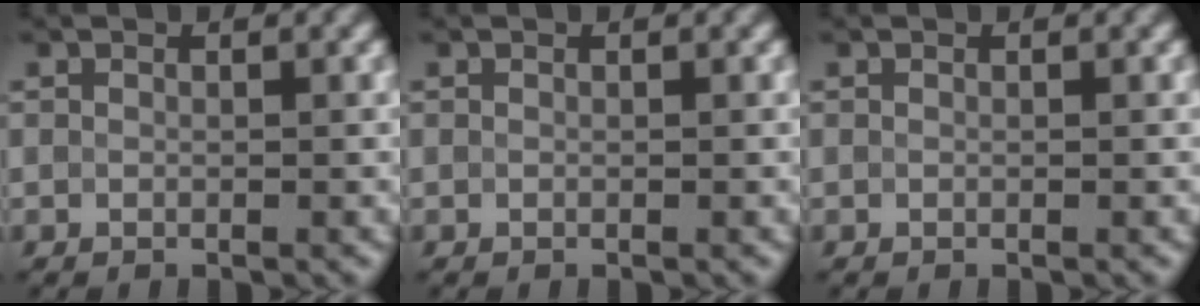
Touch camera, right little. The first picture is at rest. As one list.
[{"total": 0.0}, {"total": 0.0}]